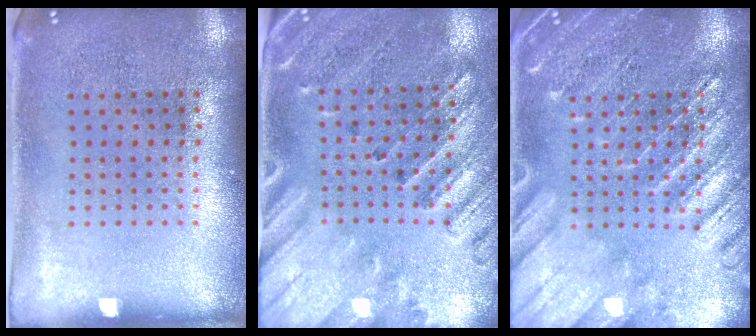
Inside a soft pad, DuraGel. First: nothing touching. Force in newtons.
{"total": 2.5, "press": 2.2, "slide": 1.3}
{"total": 4.4, "press": 4.3, "slide": 0.6}